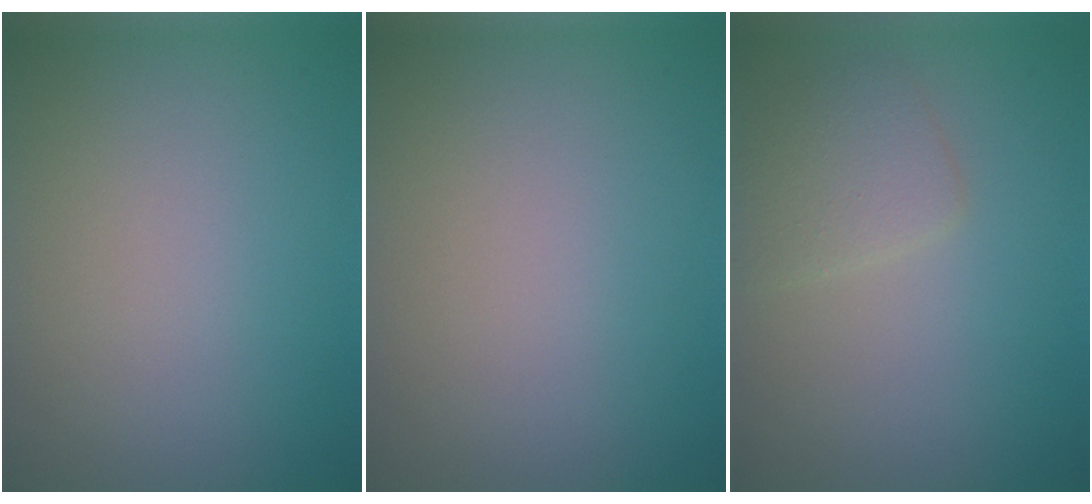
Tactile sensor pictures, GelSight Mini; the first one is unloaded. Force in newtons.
{"total": 0.0}
{"total": 2.3, "press": 2.3, "slide": 0.0}